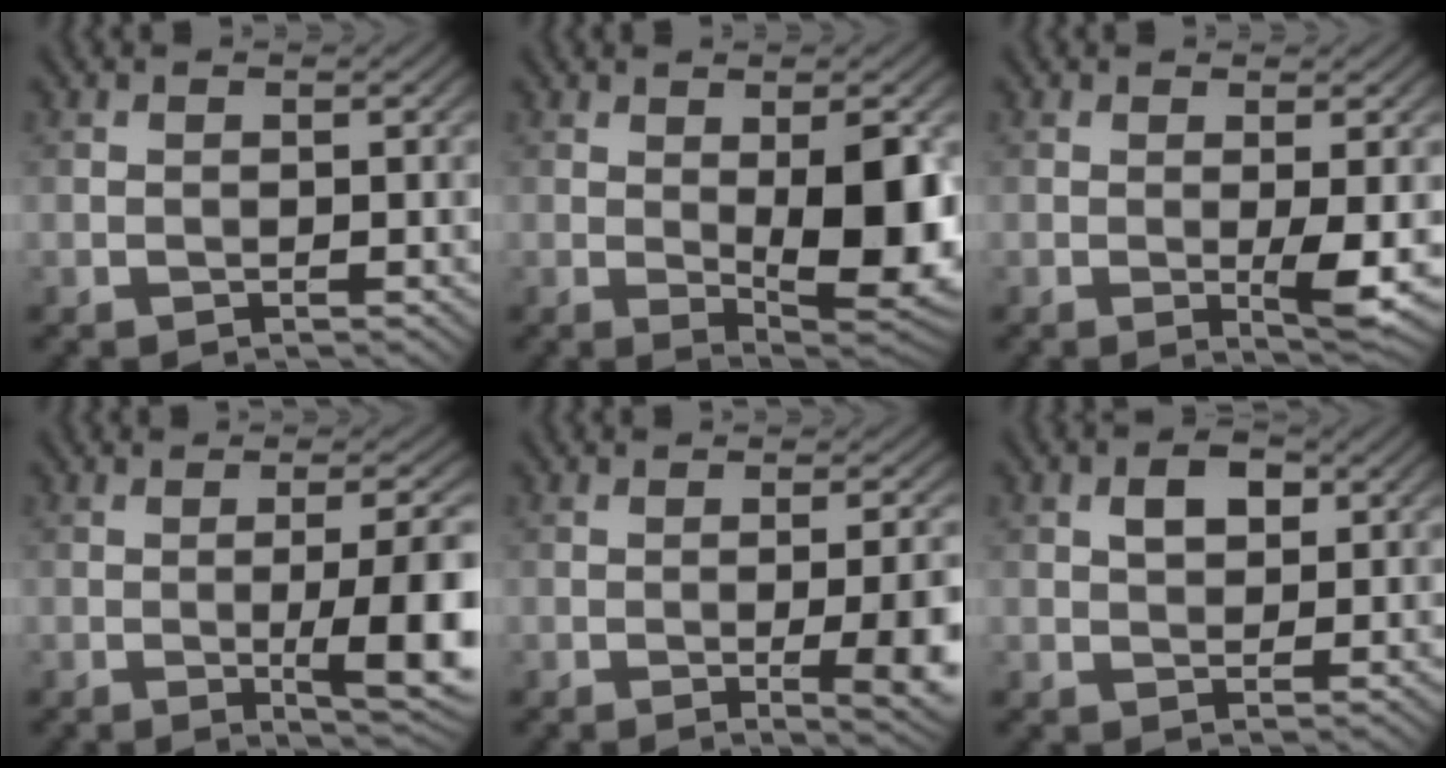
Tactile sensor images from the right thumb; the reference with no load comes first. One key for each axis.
{"total": 11.5, "fx": 0.0, "fy": 3.8, "fz": 10.9, "tx": -0.146, "ty": -0.001, "tz": 0.003}
{"total": 3.5, "fx": -0.2, "fy": 0.3, "fz": 3.5, "tx": -0.066, "ty": -0.005, "tz": -0.002}
{"total": 10.8, "fx": -1.7, "fy": 2.4, "fz": 10.4, "tx": -0.136, "ty": 0.006, "tz": -0.021}
{"total": 7.9, "fx": -1.5, "fy": 2.1, "fz": 7.4, "tx": -0.096, "ty": -0.005, "tz": -0.009}
{"total": 3.3, "fx": 1.2, "fy": 2.0, "fz": 2.3, "tx": -0.041, "ty": 0.004, "tz": 0.019}